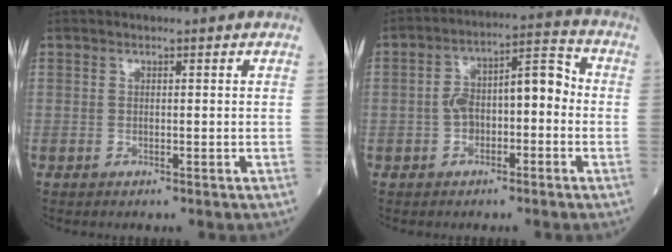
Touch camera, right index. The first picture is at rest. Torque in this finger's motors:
{"motor_torque": [0.27, -0.11, 0.20, 0.04]}